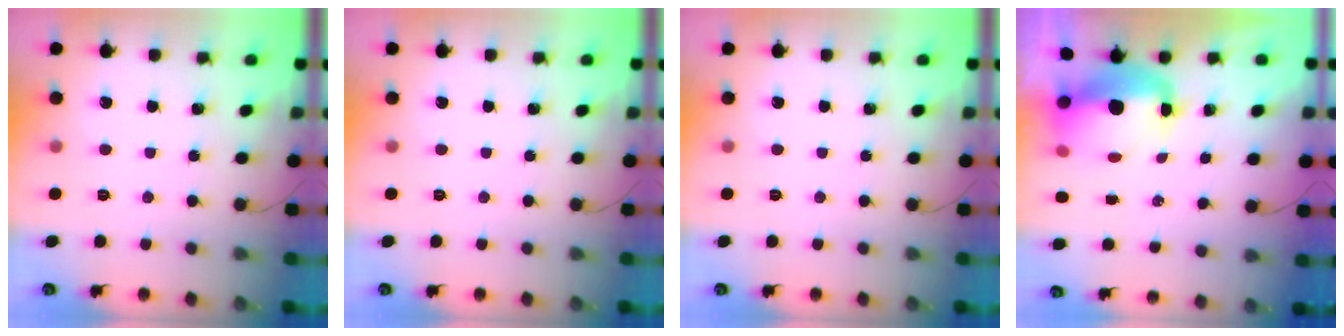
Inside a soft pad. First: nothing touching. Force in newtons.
{"total": 0.0}
{"total": 0.0}
{"total": 9.7, "press": 9.6, "slide": 1.9}